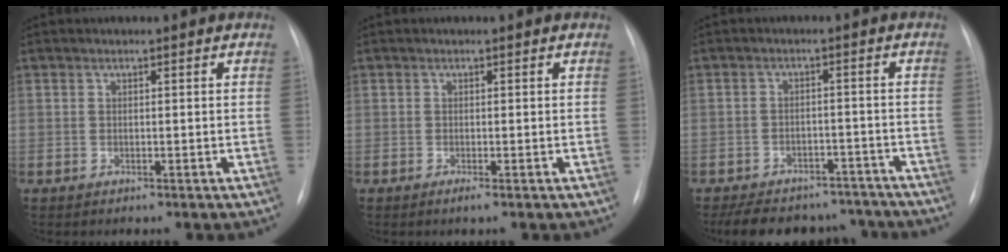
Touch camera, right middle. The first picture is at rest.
{"total": 0.7, "force": [-0.4, -0.1, 0.5], "torque": [-0.009, -0.002, -0.008]}
{"total": 14.6, "force": [-12.7, 6.1, 4.1], "torque": [-0.074, 0.015, -0.161]}